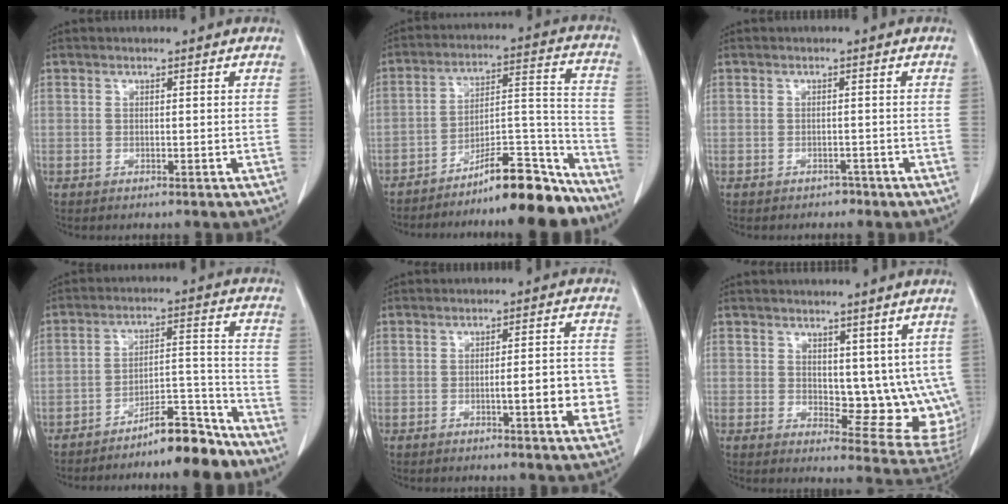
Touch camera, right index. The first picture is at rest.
{"total": 15.0, "force": [-13.3, 1.7, 6.8], "torque": [-0.075, 0.052, -0.214]}
{"total": 1.1, "force": [-0.9, 0.7, 0.1], "torque": [-0.004, 0.002, -0.015]}
{"total": 9.5, "force": [-8.1, 1.6, 4.7], "torque": [-0.061, 0.029, -0.133]}
{"total": 7.3, "force": [-1.5, 1.3, 7.0], "torque": [-0.088, 0.005, -0.018]}
{"total": 11.0, "force": [2.7, 5.6, 9.1], "torque": [-0.094, -0.015, 0.049]}